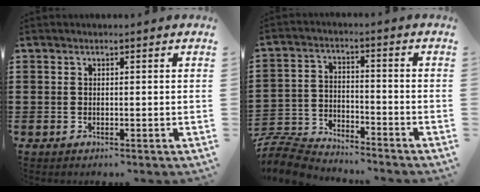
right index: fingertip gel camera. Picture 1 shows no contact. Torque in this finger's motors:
{"motor_torque": [-2.14, 0.00, -1.05, -0.21]}